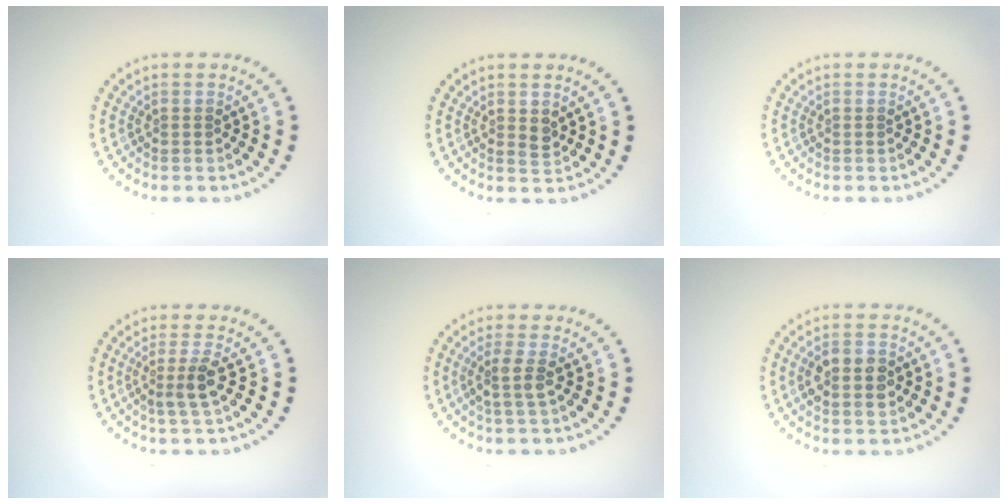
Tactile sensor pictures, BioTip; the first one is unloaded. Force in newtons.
{"total": 1.0, "press": 1.0, "slide": 0.3}
{"total": 0.0}
{"total": 2.4, "press": 1.8, "slide": 1.5}
{"total": 1.9, "press": 1.5, "slide": 1.1}
{"total": 3.4, "press": 3.4, "slide": 0.1}